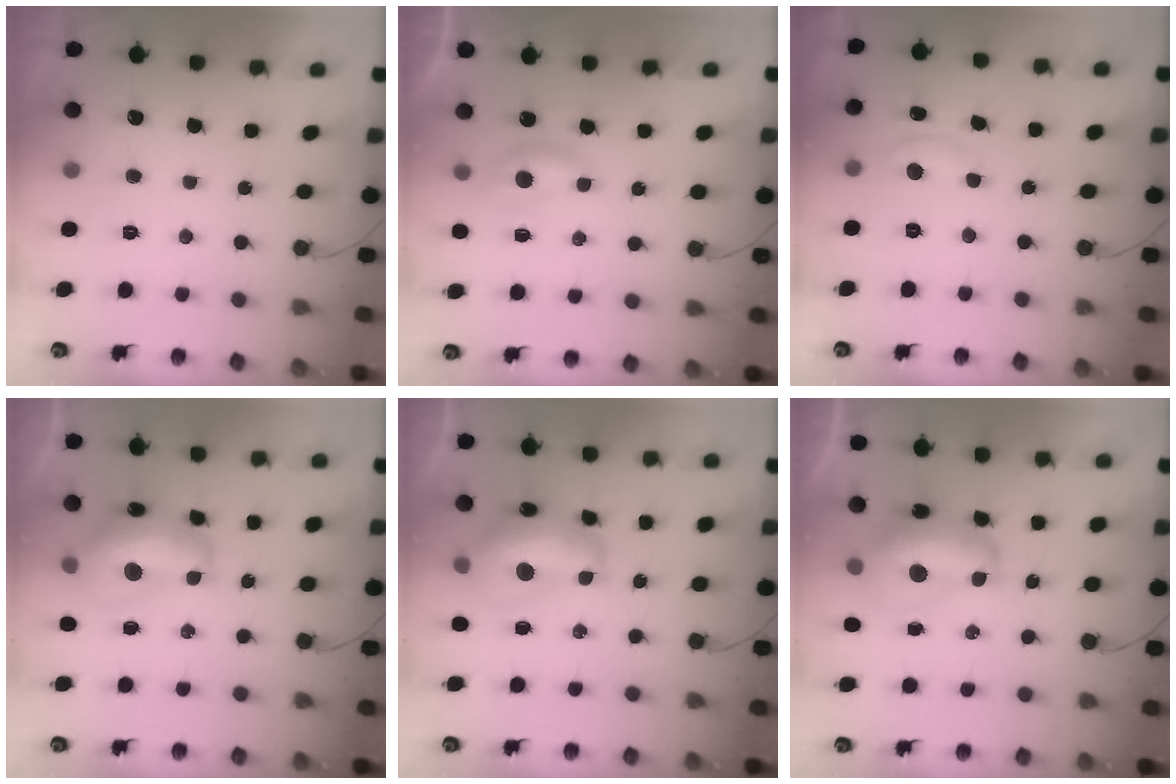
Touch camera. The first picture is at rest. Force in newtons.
{"total": 4.7, "press": 4.6, "slide": 0.6}
{"total": 3.7, "press": 3.7, "slide": 0.3}
{"total": 12.7, "press": 12.7, "slide": 0.9}
{"total": 12.7, "press": 12.7, "slide": 0.9}
{"total": 11.9, "press": 11.9, "slide": 1.2}